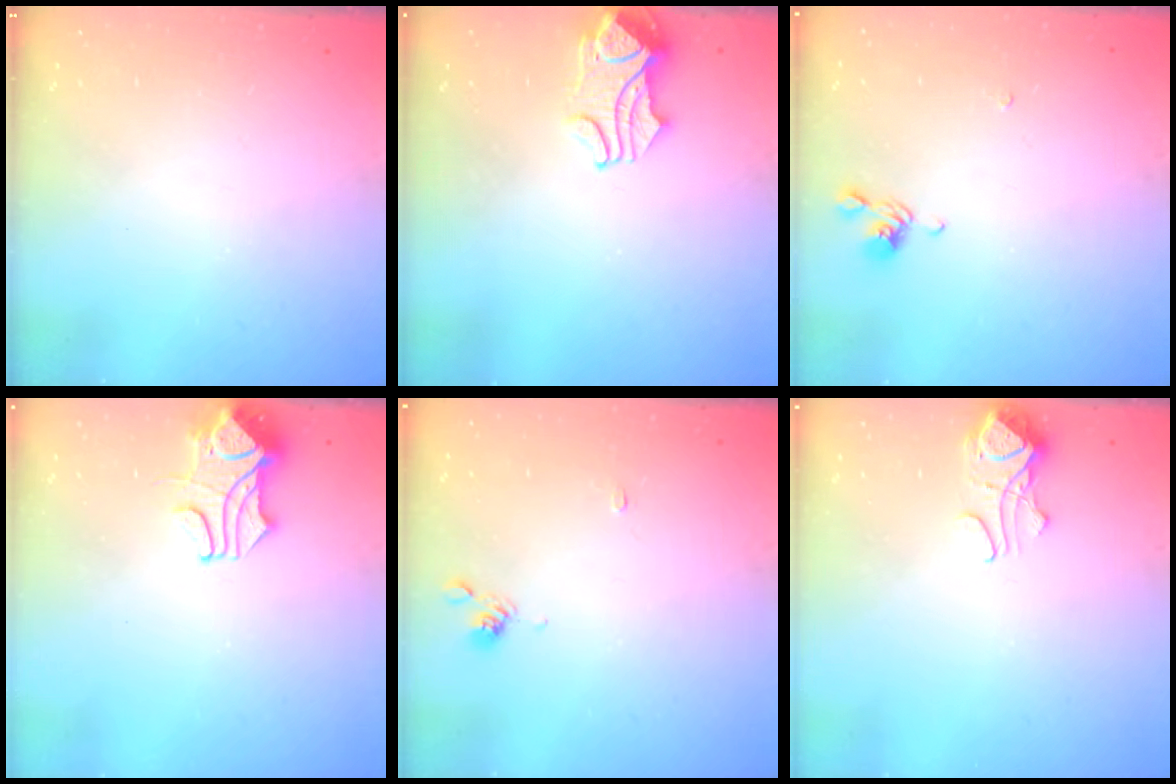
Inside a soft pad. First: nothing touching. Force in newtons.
{"total": 2.1, "press": 1.8, "slide": 1.0}
{"total": 2.9, "press": 2.8, "slide": 0.5}
{"total": 1.9, "press": 1.6, "slide": 1.0}
{"total": 3.0, "press": 3.0, "slide": 0.3}
{"total": 2.9, "press": 2.9, "slide": 0.4}